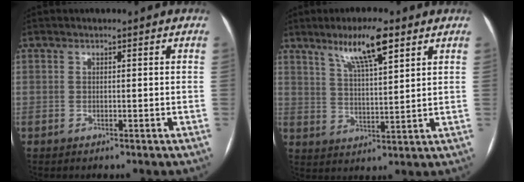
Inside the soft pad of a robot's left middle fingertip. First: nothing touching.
{"total": 8.8, "force": [5.5, 1.2, 6.7], "torque": [-0.121, 0.004, 0.098]}